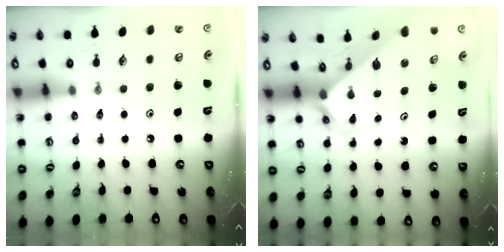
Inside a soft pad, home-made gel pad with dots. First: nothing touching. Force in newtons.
{"total": 2.0, "press": 2.0, "slide": 0.1}